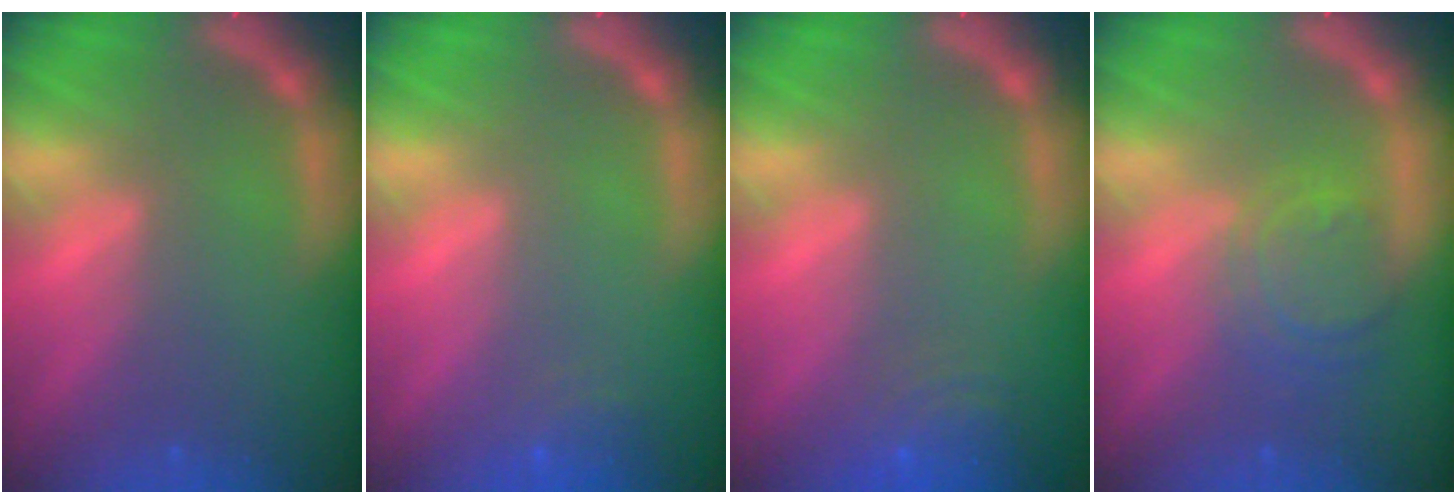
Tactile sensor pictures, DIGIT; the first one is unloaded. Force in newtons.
{"total": 1.9}
{"total": 4.5}
{"total": 4.5}